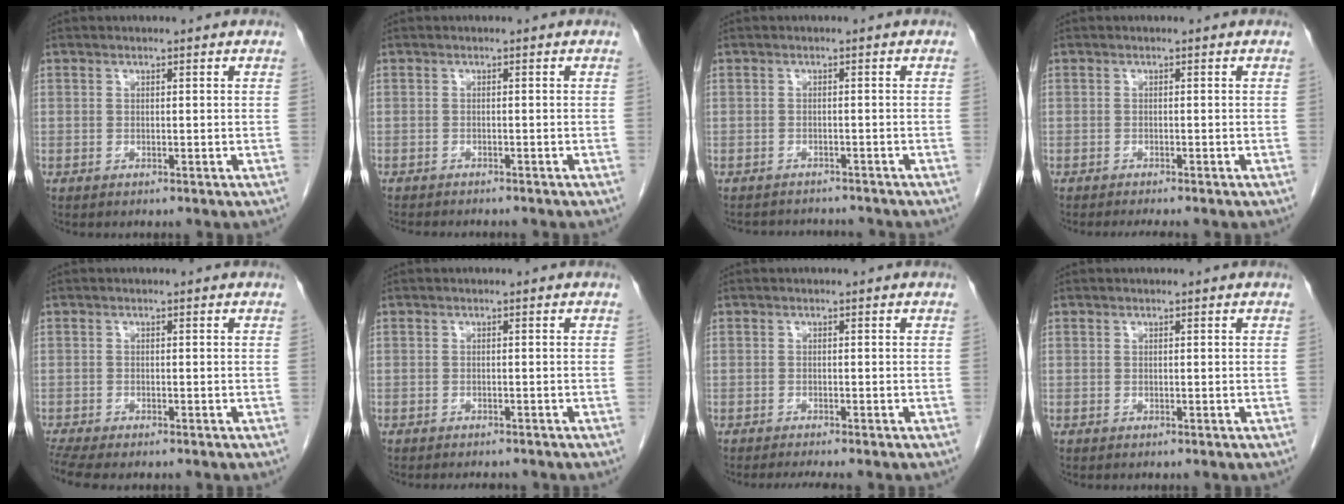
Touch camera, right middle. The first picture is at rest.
{"total": 6.8, "force": [-6.0, 1.5, 2.8], "torque": [-0.035, -0.005, -0.079]}
{"total": 6.3, "force": [-6.0, 1.6, 0.6], "torque": [-0.005, 0.011, -0.070]}
{"total": 3.4, "force": [-3.0, 0.2, 1.6], "torque": [-0.015, -0.005, -0.040]}
{"total": 4.4, "force": [-3.7, 0.8, 2.3], "torque": [-0.045, -0.008, -0.063]}
{"total": 3.0, "force": [-2.7, 0.9, 0.9], "torque": [-0.009, -0.003, -0.031]}
{"total": 2.9, "force": [-2.5, -0.3, 1.4], "torque": [-0.017, -0.006, -0.038]}
{"total": 0.0}